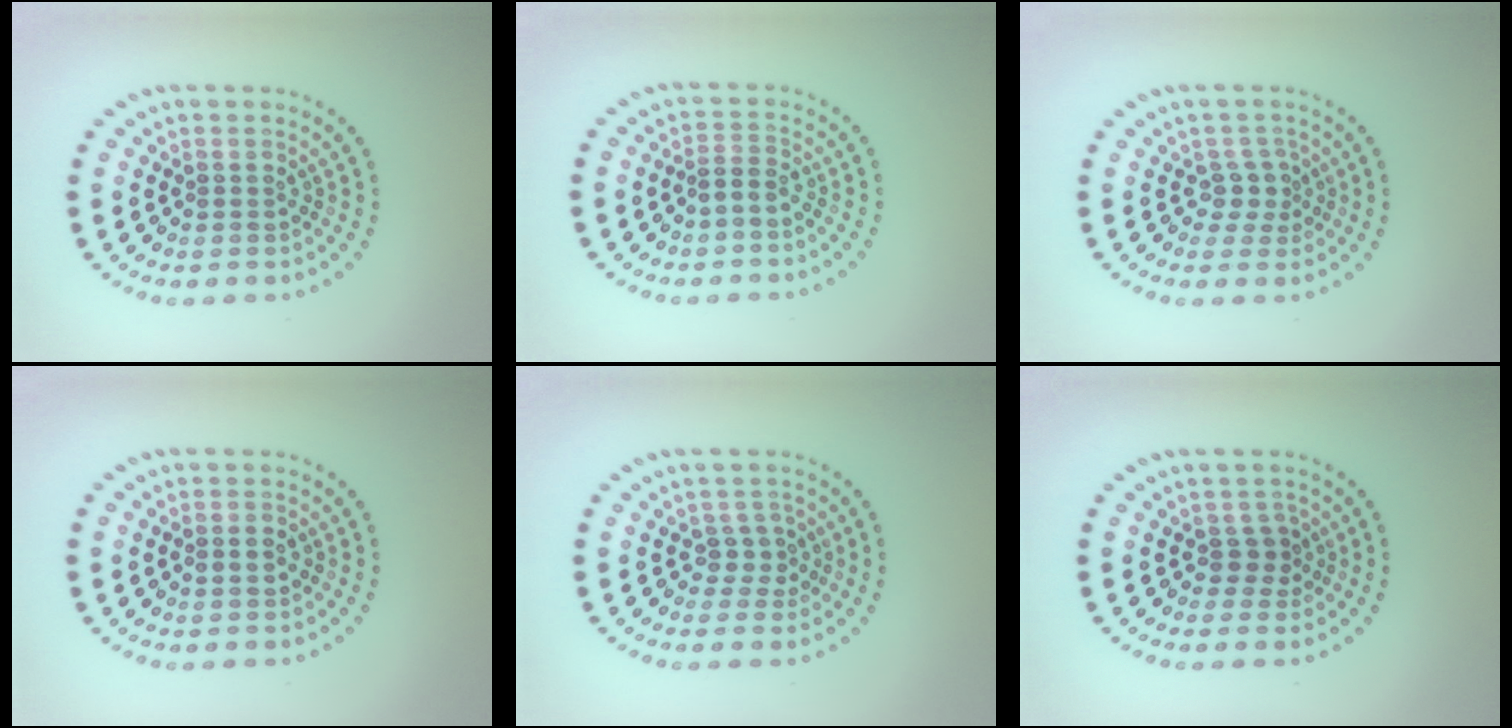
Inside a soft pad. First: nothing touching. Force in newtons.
{"total": 1.4, "press": 1.1, "slide": 0.9}
{"total": 1.9, "press": 1.4, "slide": 1.2}
{"total": 0.8, "press": 0.8, "slide": 0.2}
{"total": 1.7, "press": 1.3, "slide": 1.1}
{"total": 1.6, "press": 1.3, "slide": 1.0}